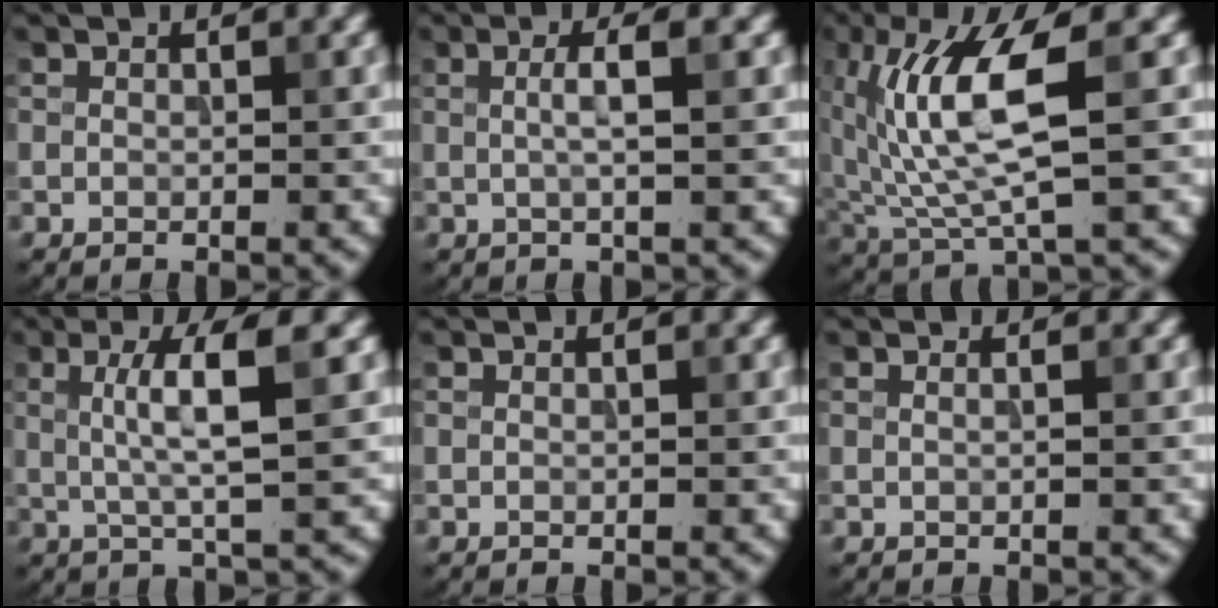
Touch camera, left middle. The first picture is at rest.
{"total": 2.6, "force": [0.3, 0.5, 2.5], "torque": [-0.042, 0.007, 0.001]}
{"total": 7.8, "force": [1.4, 2.3, 7.4], "torque": [-0.156, -0.005, 0.032]}
{"total": 5.2, "force": [1.1, 0.8, 5.0], "torque": [-0.089, 0.005, 0.021]}
{"total": 0.0}
{"total": 1.0, "force": [0.4, 0.5, 0.7], "torque": [-0.002, -0.004, -0.006]}